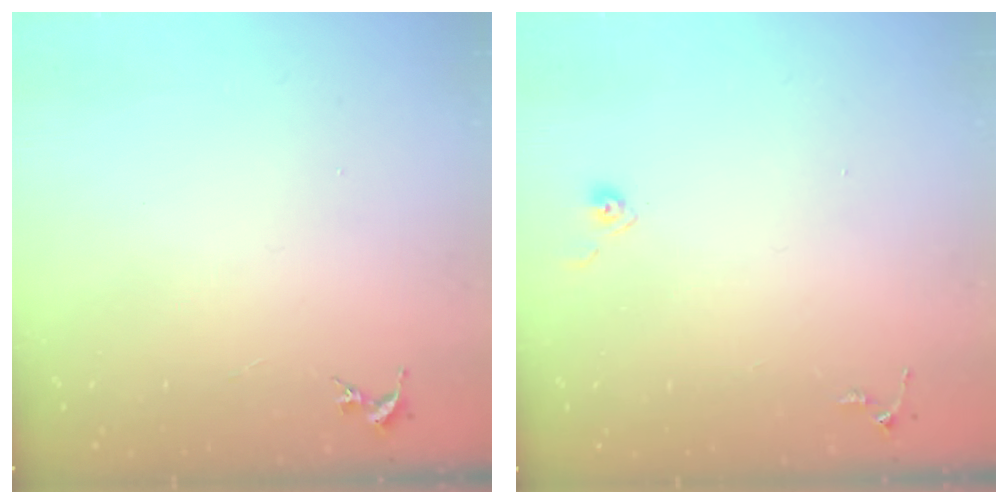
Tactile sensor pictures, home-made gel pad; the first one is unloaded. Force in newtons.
{"total": 4.8, "press": 4.8, "slide": 0.4}